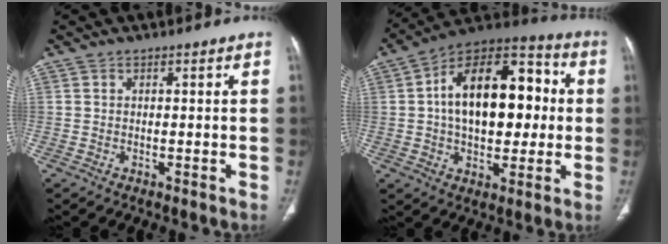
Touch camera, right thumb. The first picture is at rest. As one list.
[{"total": 22.6, "force": [1.9, 13.3, 18.1], "torque": [-0.254, 0.033, 0.027]}]